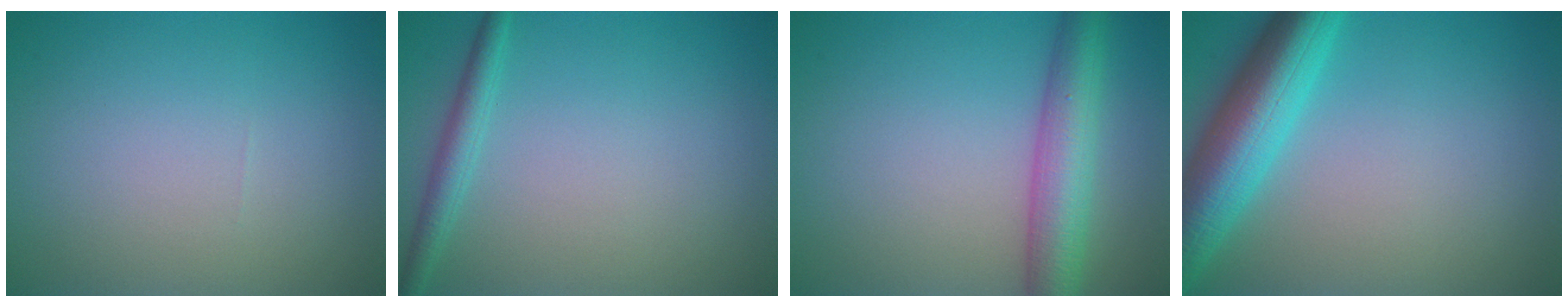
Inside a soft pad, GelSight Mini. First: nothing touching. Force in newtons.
{"total": 2.0, "press": 2.0, "slide": 0.1}
{"total": 5.7, "press": 5.7, "slide": 0.1}
{"total": 8.0, "press": 8.0, "slide": 0.3}